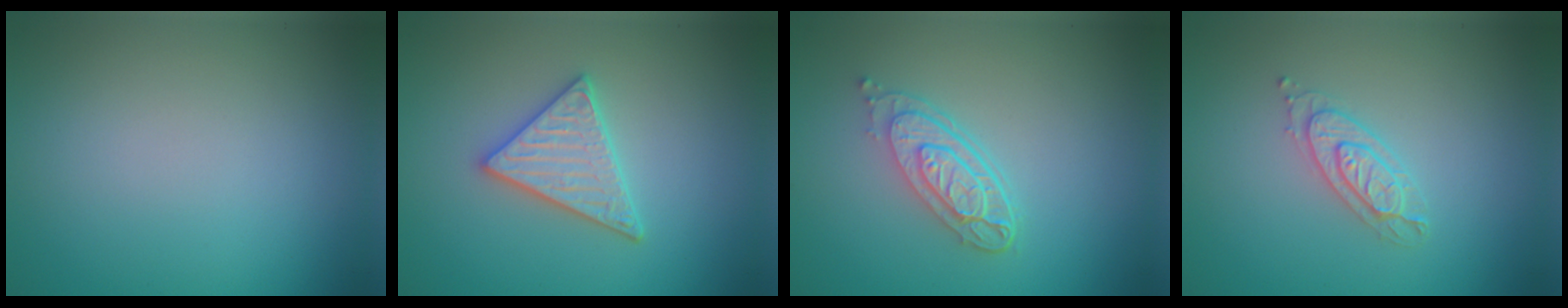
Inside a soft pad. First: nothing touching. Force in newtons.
{"total": 3.3, "press": 3.2, "slide": 0.6}
{"total": 4.0, "press": 3.1, "slide": 2.6}
{"total": 2.2, "press": 2.2, "slide": 0.3}